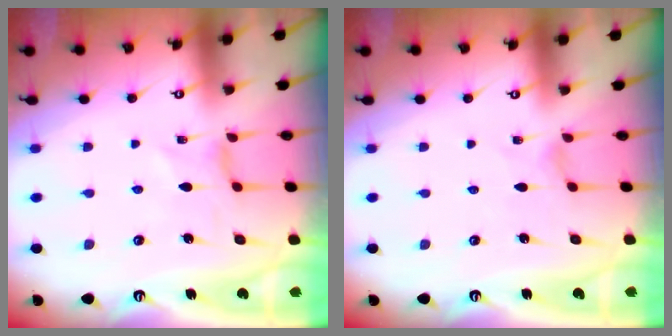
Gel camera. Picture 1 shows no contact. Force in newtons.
{"total": 0.0}